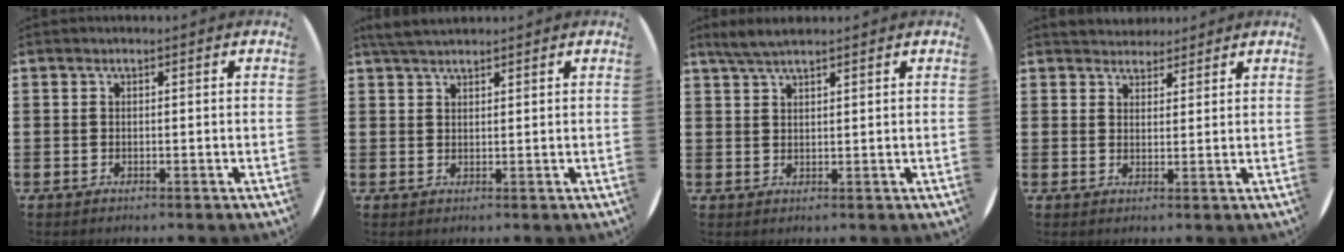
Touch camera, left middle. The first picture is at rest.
{"total": 2.9, "force": [2.6, 0.6, 1.1], "torque": [-0.028, 0.004, 0.049]}
{"total": 3.2, "force": [2.7, 0.3, 1.7], "torque": [-0.037, 0.004, 0.048]}
{"total": 2.7, "force": [2.6, 0.7, -0.3], "torque": [0.000, -0.003, 0.050]}